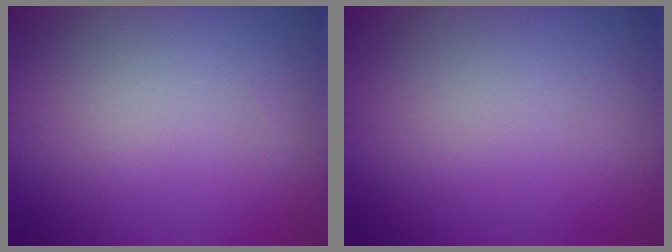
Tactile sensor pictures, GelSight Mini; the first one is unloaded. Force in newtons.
{"total": 0.0}